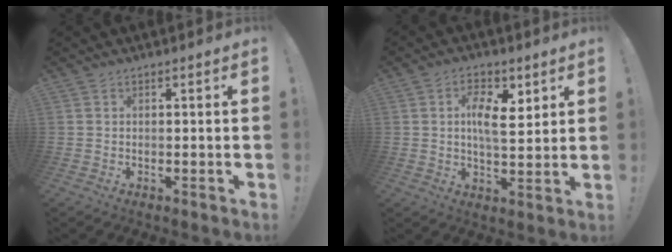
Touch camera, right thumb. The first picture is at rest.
{"total": 9.1, "force": [3.4, 4.0, 7.5], "torque": [-0.108, -0.016, 0.056]}